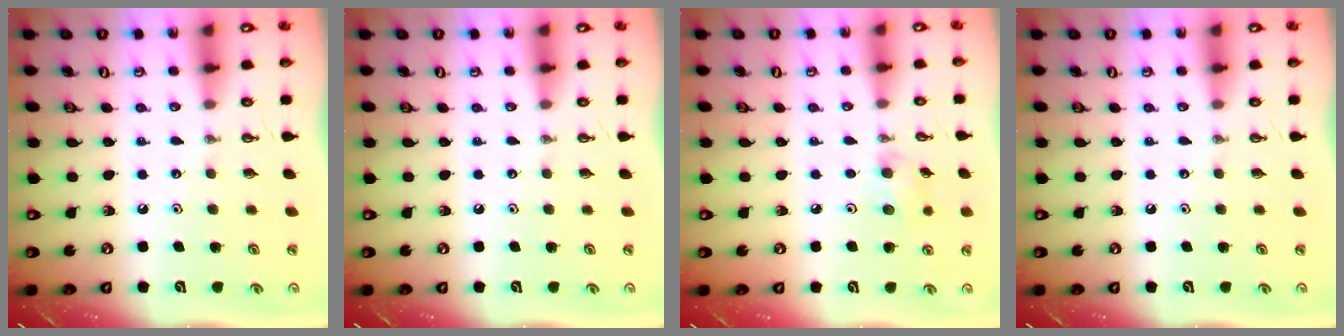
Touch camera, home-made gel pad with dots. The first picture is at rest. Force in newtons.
{"total": 0.0}
{"total": 5.6, "press": 5.3, "slide": 2.0}
{"total": 0.0}